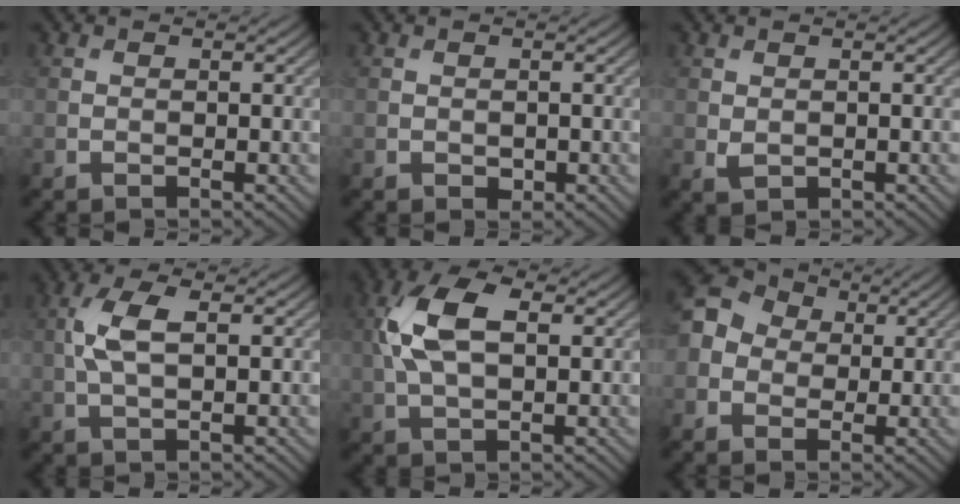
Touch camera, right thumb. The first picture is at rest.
{"total": 0.8, "force": [-0.3, 0.6, 0.5], "torque": [-0.007, -0.004, -0.005]}
{"total": 1.1, "force": [0.0, 0.8, 0.7], "torque": [-0.019, -0.004, 0.005]}
{"total": 5.0, "force": [0.8, 2.0, 4.5], "torque": [-0.108, 0.010, 0.016]}
{"total": 9.4, "force": [1.8, 4.8, 7.8], "torque": [-0.191, 0.018, 0.026]}
{"total": 7.5, "force": [0.4, 6.6, 3.6], "torque": [-0.103, 0.011, -0.012]}